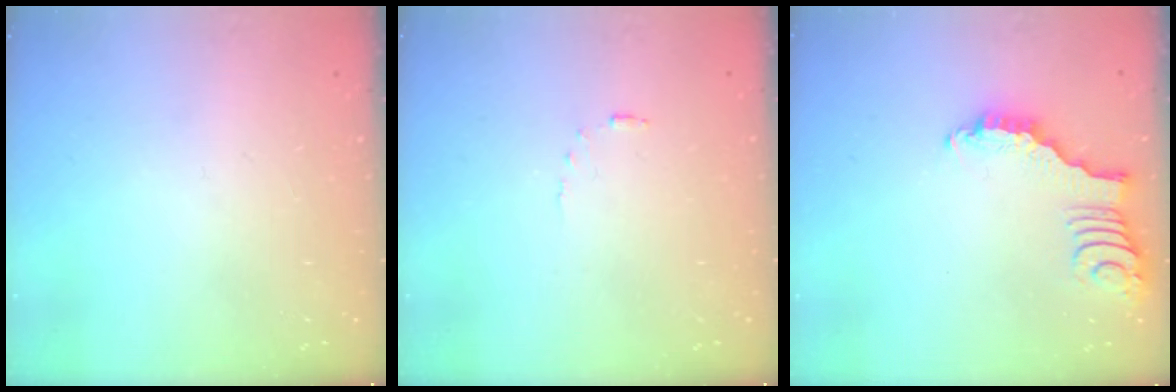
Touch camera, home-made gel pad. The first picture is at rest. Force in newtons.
{"total": 2.5, "press": 2.5, "slide": 0.5}
{"total": 2.9, "press": 2.9, "slide": 0.4}